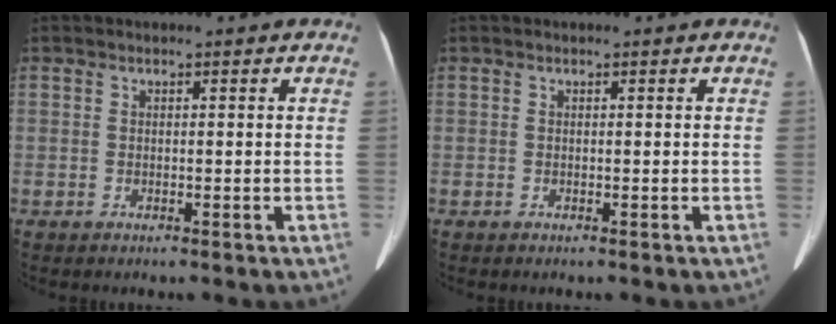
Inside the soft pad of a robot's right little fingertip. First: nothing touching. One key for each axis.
{"total": 0.0}